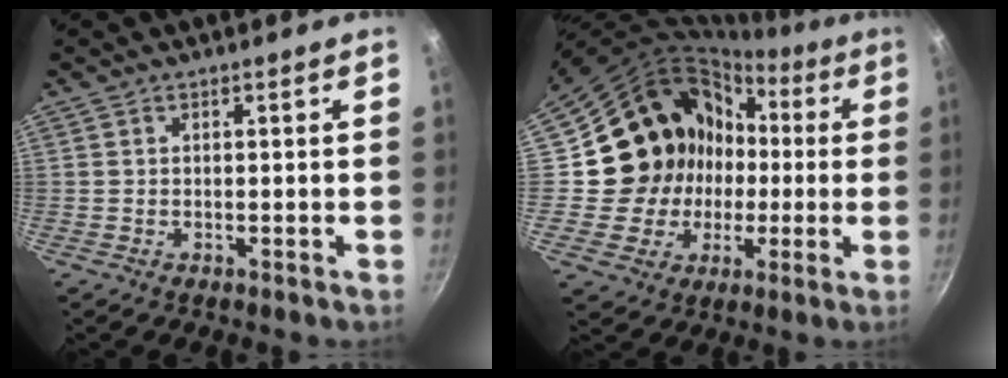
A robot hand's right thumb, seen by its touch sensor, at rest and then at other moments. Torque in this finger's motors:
{"motor_torque": [1.28, 3.47, 0.24, 0.10, 0.24]}